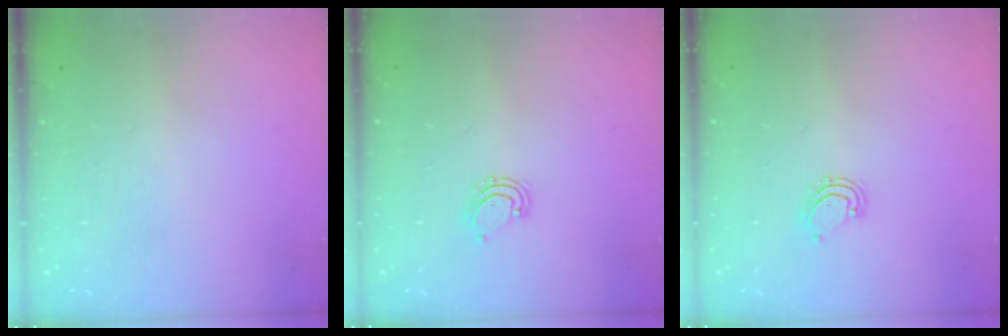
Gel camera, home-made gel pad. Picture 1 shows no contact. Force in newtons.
{"total": 3.5, "press": 3.5, "slide": 0.3}
{"total": 3.5, "press": 3.5, "slide": 0.3}